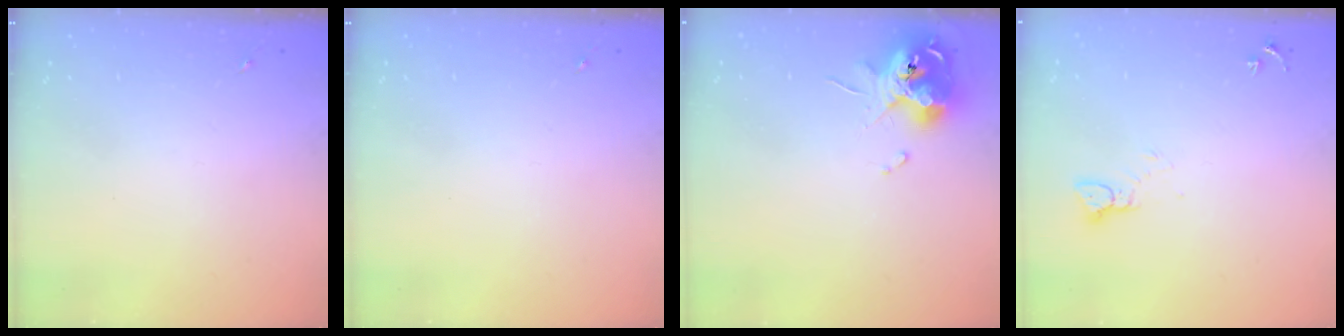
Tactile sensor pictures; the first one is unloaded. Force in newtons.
{"total": 0.0}
{"total": 12.4, "press": 12.2, "slide": 1.6}
{"total": 2.6, "press": 2.6, "slide": 0.1}